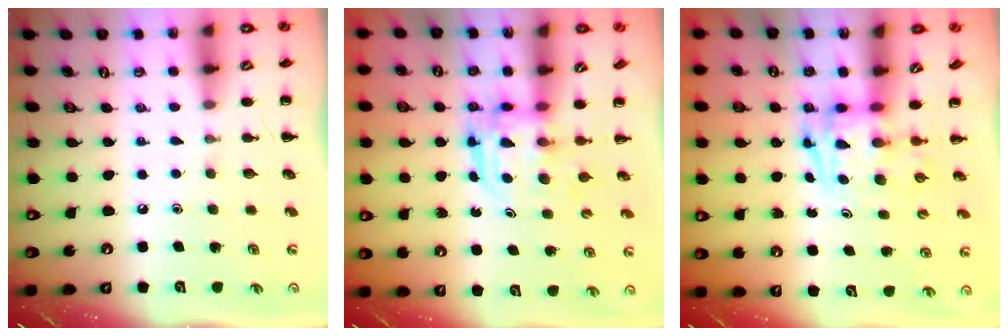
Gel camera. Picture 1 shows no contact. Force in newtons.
{"total": 3.1, "press": 3.1, "slide": 0.2}
{"total": 3.3, "press": 3.2, "slide": 0.6}